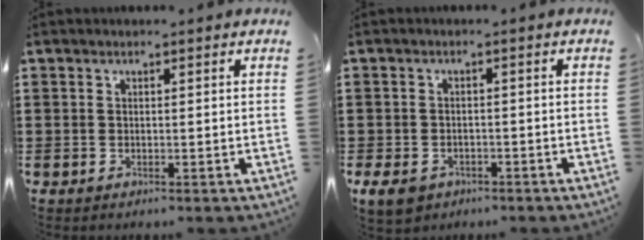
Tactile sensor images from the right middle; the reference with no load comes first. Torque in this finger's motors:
{"motor_torque": [0.92, -0.42, 0.24, 0.08]}